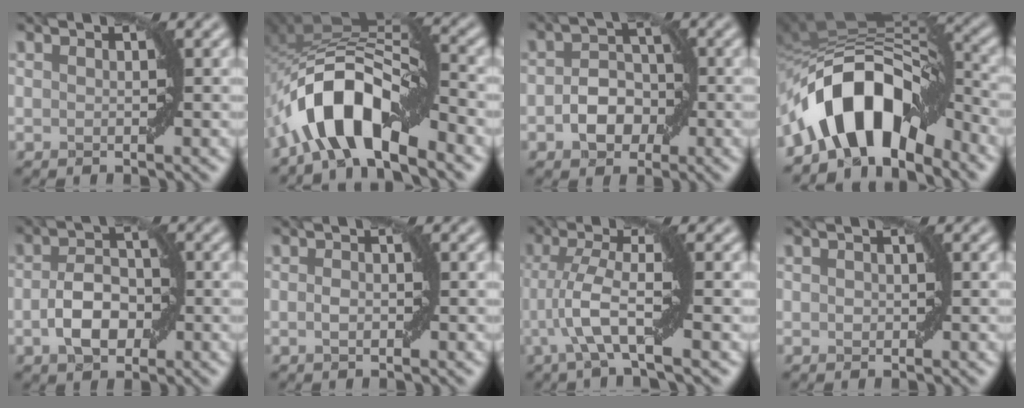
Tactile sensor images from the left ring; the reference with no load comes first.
{"total": 8.5, "force": [-4.9, 3.2, 6.1], "torque": [-0.099, 0.014, -0.089]}
{"total": 3.9, "force": [-1.1, 2.8, 2.5], "torque": [-0.035, 0.006, -0.019]}
{"total": 10.4, "force": [-5.9, 5.2, 6.8], "torque": [-0.102, 0.014, -0.103]}
{"total": 4.4, "force": [-1.0, 2.7, 3.3], "torque": [-0.061, 0.004, -0.019]}
{"total": 1.1, "force": [-0.3, 0.5, 0.9], "torque": [-0.019, 0.003, -0.004]}
{"total": 4.8, "force": [-1.1, 0.4, 4.6], "torque": [-0.098, 0.014, -0.026]}
{"total": 0.6, "force": [0.0, 0.5, 0.3], "torque": [-0.004, 0.001, 0.000]}